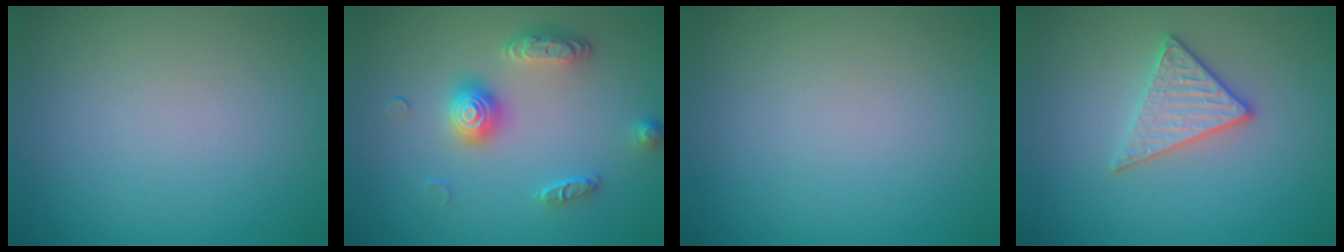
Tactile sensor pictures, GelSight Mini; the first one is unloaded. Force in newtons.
{"total": 3.3, "press": 2.9, "slide": 1.6}
{"total": 0.0}
{"total": 2.9, "press": 2.7, "slide": 1.1}